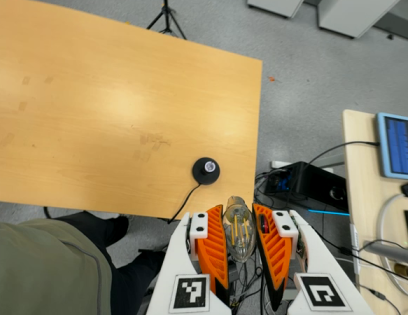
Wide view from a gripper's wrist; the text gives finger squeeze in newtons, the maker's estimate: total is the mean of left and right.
{"total": 17.2, "left": 17.5, "right": 16.8}